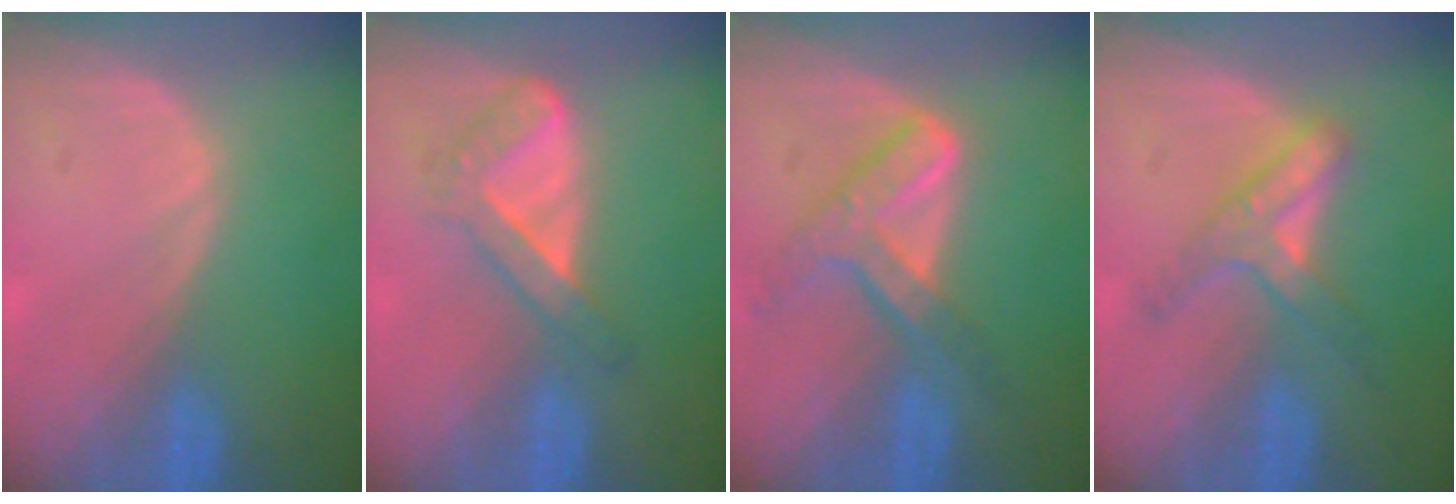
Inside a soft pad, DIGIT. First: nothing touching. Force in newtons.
{"total": 5.4, "press": 4.7, "slide": 2.7}
{"total": 7.1, "press": 6.1, "slide": 3.7}
{"total": 5.1, "press": 5.1, "slide": 0.3}